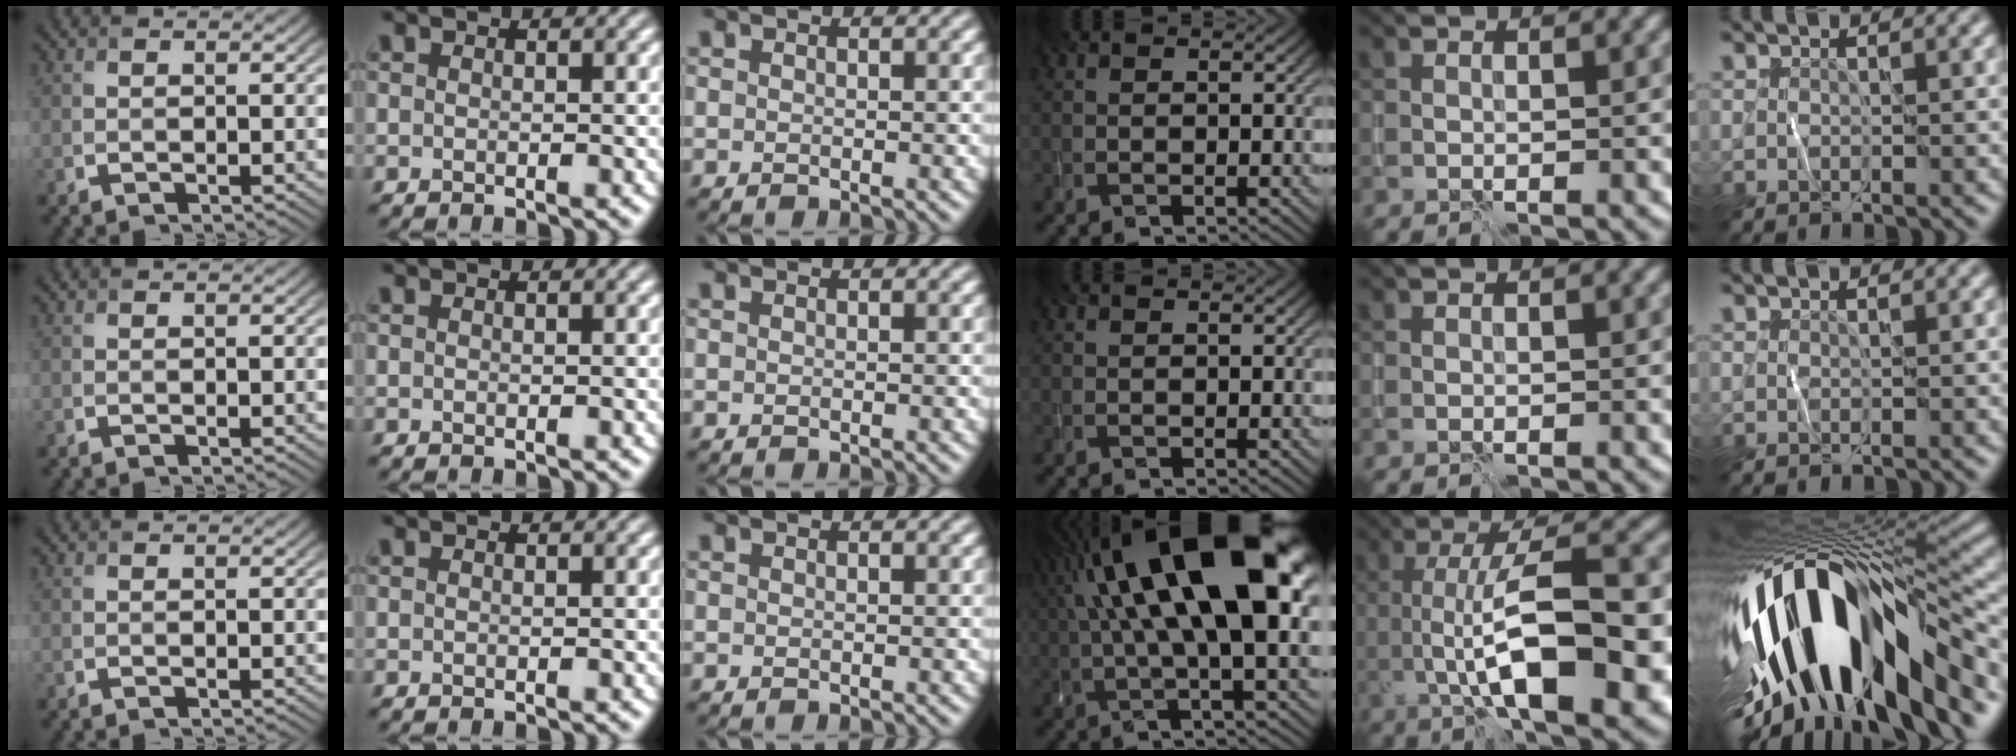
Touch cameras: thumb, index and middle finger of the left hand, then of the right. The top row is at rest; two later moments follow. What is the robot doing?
{"motion": "wipe", "object": "whiteboard"}